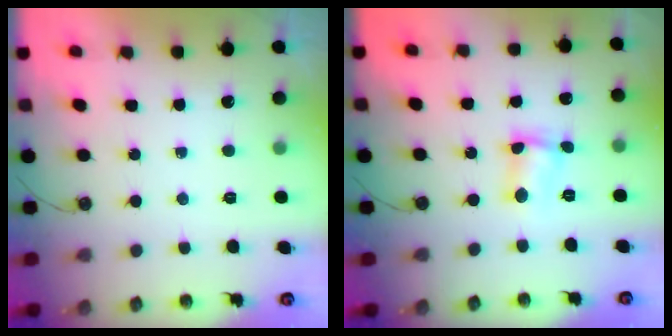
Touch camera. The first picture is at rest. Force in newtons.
{"total": 4.2, "press": 3.5, "slide": 2.3}